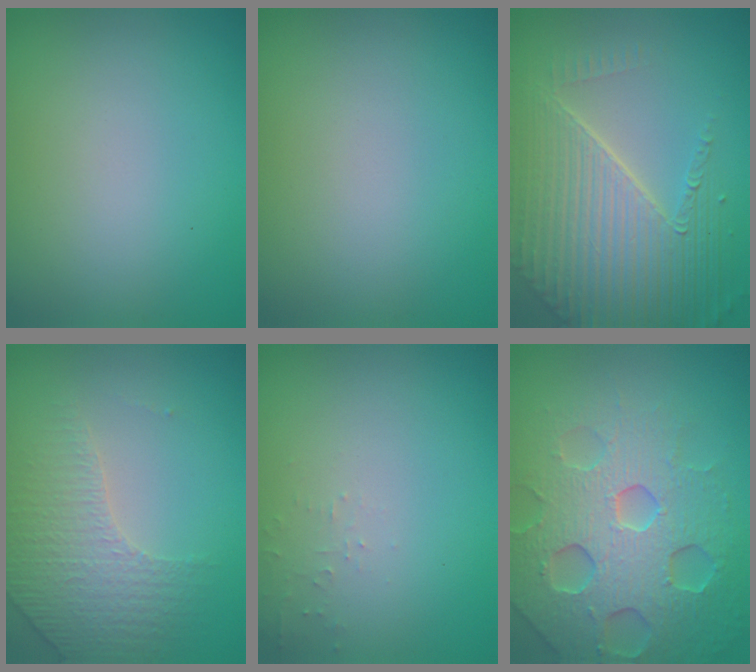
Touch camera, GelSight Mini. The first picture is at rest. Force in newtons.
{"total": 0.0}
{"total": 8.3, "press": 5.6, "slide": 6.1}
{"total": 4.3, "press": 3.0, "slide": 3.1}
{"total": 0.8, "press": 0.7, "slide": 0.1}
{"total": 7.2, "press": 7.1, "slide": 1.4}